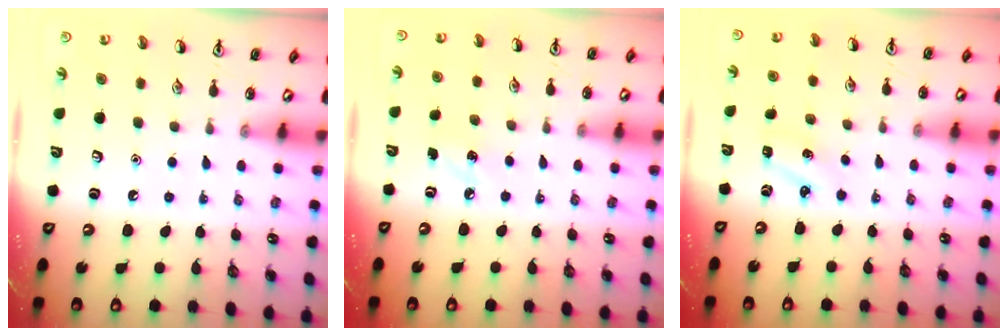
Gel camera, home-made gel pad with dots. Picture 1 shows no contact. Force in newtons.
{"total": 5.0, "press": 4.7, "slide": 1.5}
{"total": 2.2, "press": 2.1, "slide": 0.8}